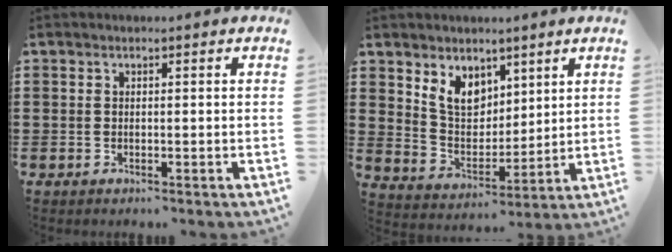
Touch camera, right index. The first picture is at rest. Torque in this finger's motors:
{"motor_torque": [0.51, 0.84, 0.22, 0.06]}